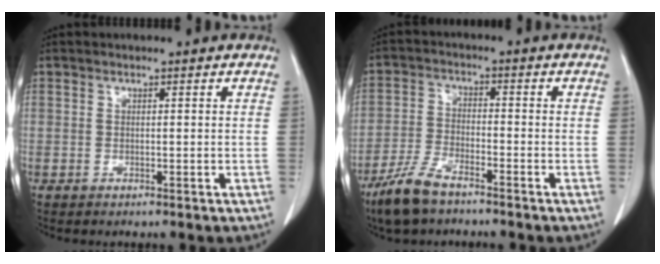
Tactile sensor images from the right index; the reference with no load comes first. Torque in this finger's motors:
{"motor_torque": [0.31, -0.24, 0.24, 0.04]}